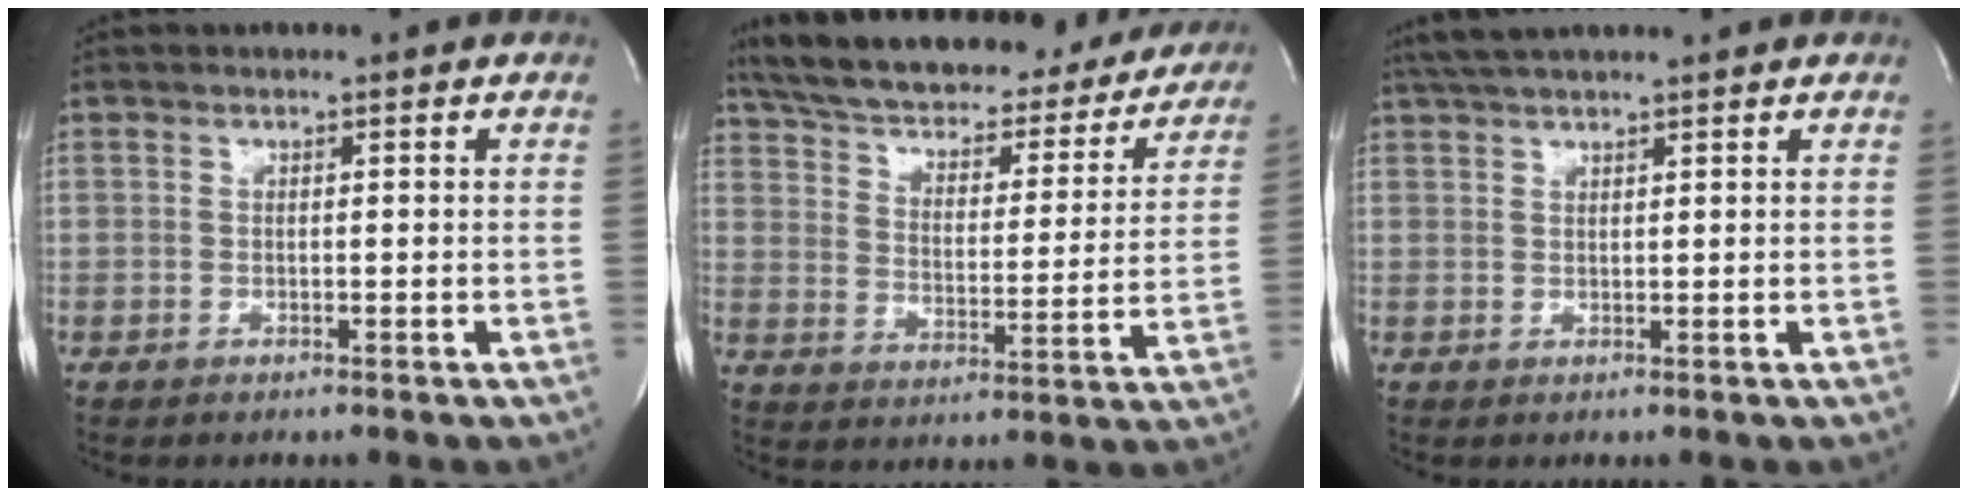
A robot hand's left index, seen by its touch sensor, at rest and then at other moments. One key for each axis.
{"total": 28.4, "fx": 24.8, "fy": 8.5, "fz": 10.8, "tx": -0.184, "ty": -0.005, "tz": 0.327}
{"total": 6.3, "fx": 5.5, "fy": 0.2, "fz": 3.1, "tx": -0.053, "ty": 0.034, "tz": 0.095}